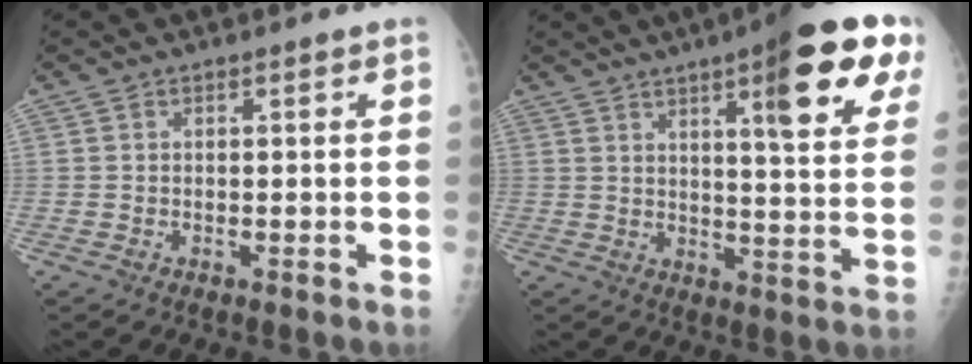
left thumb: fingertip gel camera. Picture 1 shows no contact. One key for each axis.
{"total": 19.2, "fx": 9.4, "fy": 3.9, "fz": 16.3, "tx": -0.194, "ty": -0.031, "tz": 0.126}